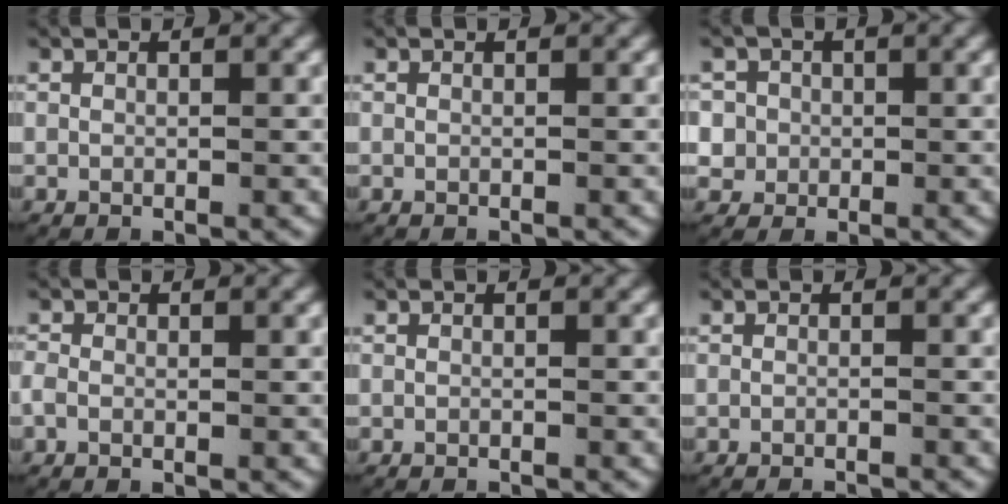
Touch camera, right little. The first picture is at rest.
{"total": 0.0}
{"total": 7.4, "force": [-1.3, 7.0, 2.0], "torque": [-0.069, -0.025, -0.025]}
{"total": 1.1, "force": [-0.3, 0.8, 0.7], "torque": [-0.019, 0.003, -0.009]}
{"total": 0.6, "force": [-0.5, -0.1, -0.1], "torque": [-0.002, -0.003, -0.008]}
{"total": 1.8, "force": [-1.8, 0.2, 0.2], "torque": [-0.004, -0.006, -0.026]}